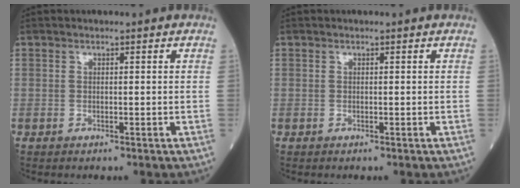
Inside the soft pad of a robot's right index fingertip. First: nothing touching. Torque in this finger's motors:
{"motor_torque": [0.03, 0.01, 0.00, -0.01]}